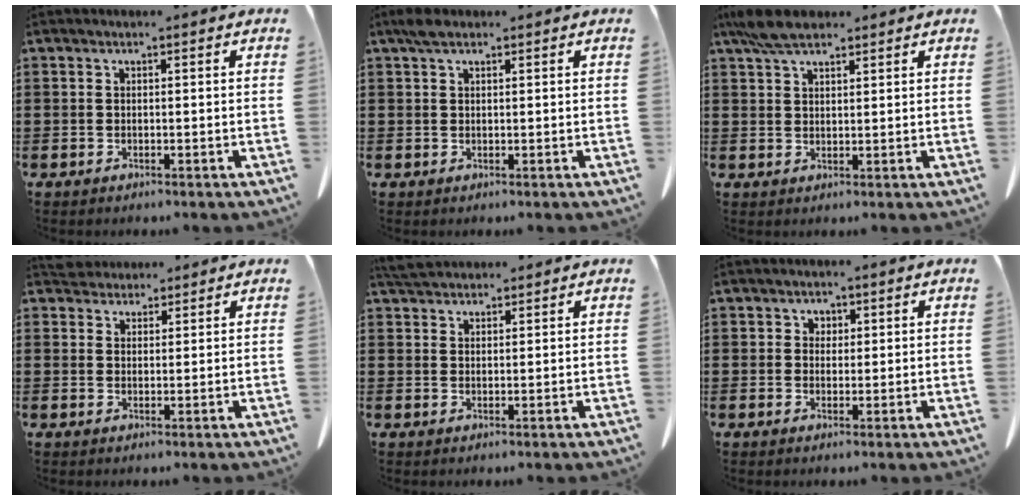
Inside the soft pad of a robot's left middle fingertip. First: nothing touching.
{"total": 2.0, "force": [1.4, 0.9, 1.1], "torque": [-0.026, 0.005, 0.026]}
{"total": 5.2, "force": [4.1, 2.0, 2.7], "torque": [-0.063, 0.002, 0.076]}
{"total": 3.1, "force": [2.9, 1.0, 0.0], "torque": [-0.002, -0.005, 0.056]}
{"total": 3.6, "force": [3.4, 0.8, 0.9], "torque": [-0.027, -0.002, 0.067]}
{"total": 1.7, "force": [1.0, 1.3, 0.1], "torque": [-0.001, 0.004, 0.017]}